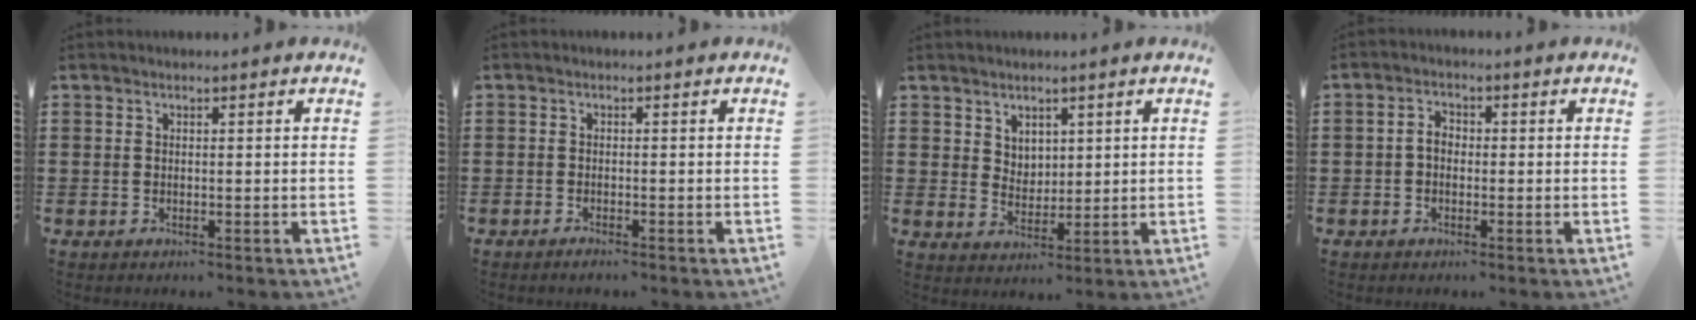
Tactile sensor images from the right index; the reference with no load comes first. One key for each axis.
{"total": 0.9, "fx": -0.8, "fy": 0.0, "fz": 0.3, "tx": -0.007, "ty": -0.004, "tz": -0.016}
{"total": 3.7, "fx": 2.7, "fy": 2.6, "fz": 0.5, "tx": -0.020, "ty": 0.006, "tz": 0.051}
{"total": 2.4, "fx": -0.5, "fy": 1.6, "fz": 1.7, "tx": -0.041, "ty": 0.002, "tz": -0.012}